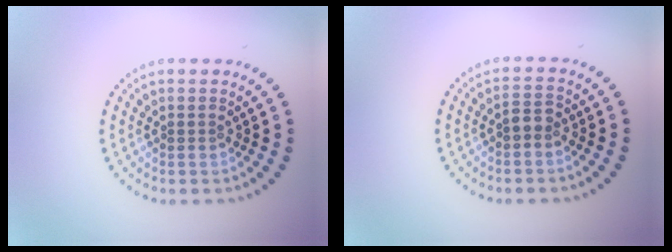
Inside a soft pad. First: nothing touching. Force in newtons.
{"total": 1.4, "press": 1.3, "slide": 0.5}